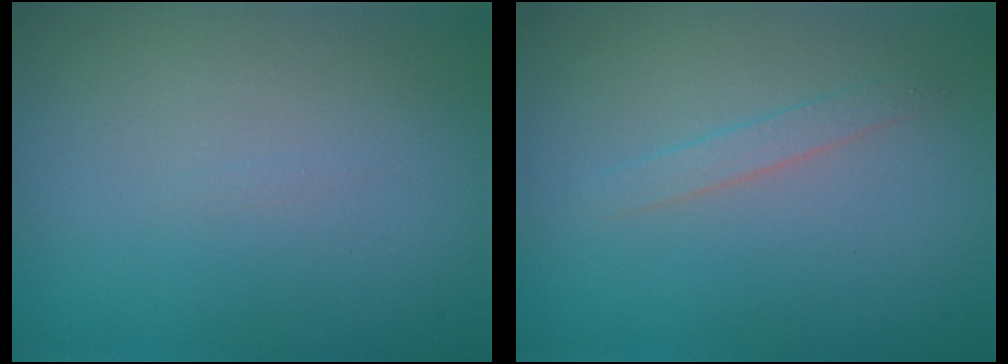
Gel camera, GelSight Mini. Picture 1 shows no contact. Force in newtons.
{"total": 1.2, "press": 1.2, "slide": 0.1}